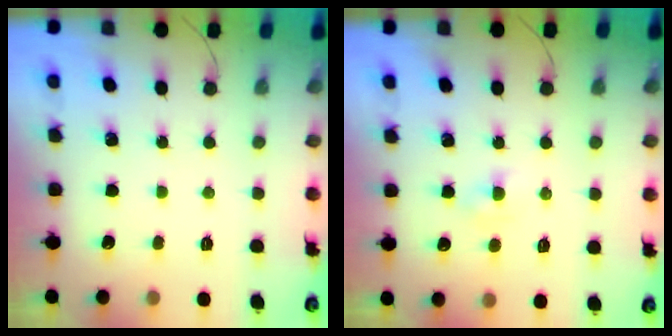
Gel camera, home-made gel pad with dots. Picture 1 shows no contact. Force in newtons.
{"total": 1.8, "press": 1.7, "slide": 0.7}